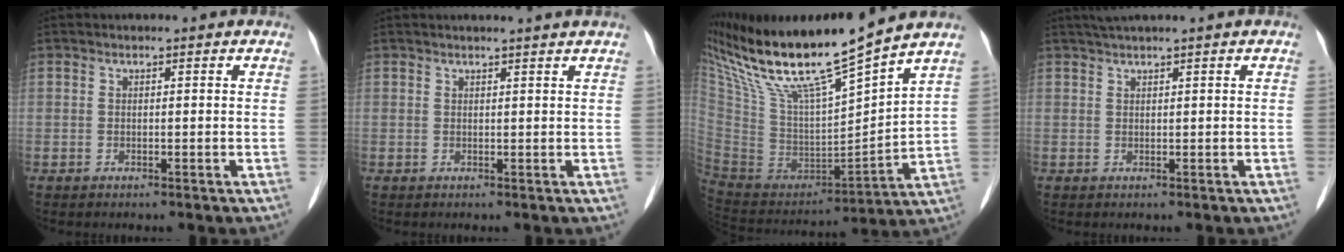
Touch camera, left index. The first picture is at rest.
{"total": 3.0, "force": [2.7, -0.6, 1.0], "torque": [-0.015, 0.005, 0.033]}
{"total": 20.5, "force": [16.2, 1.2, 12.5], "torque": [-0.230, 0.000, 0.311]}
{"total": 1.8, "force": [1.4, -0.4, 1.0], "torque": [-0.022, 0.012, 0.032]}